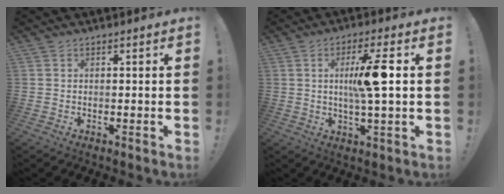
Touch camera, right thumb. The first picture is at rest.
{"total": 10.6, "force": [1.2, 0.6, 10.6], "torque": [-0.189, -0.005, 0.008]}